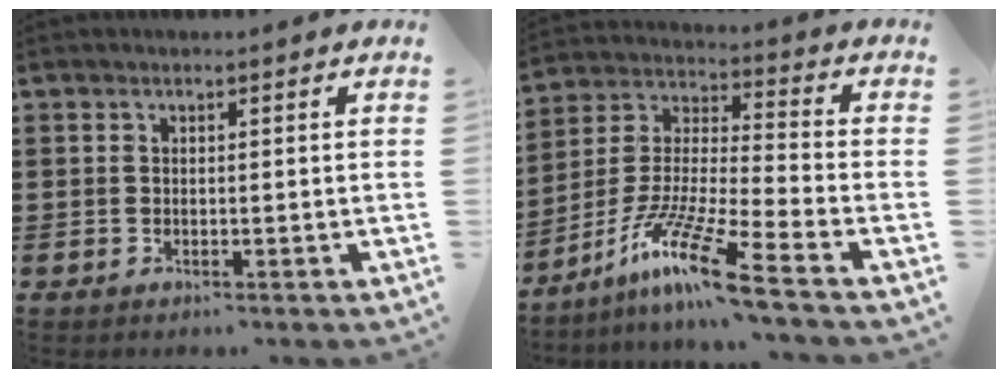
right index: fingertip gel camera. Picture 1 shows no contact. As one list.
[{"total": 12.4, "force": [-9.3, -0.6, 8.2], "torque": [-0.179, -0.010, -0.187]}]